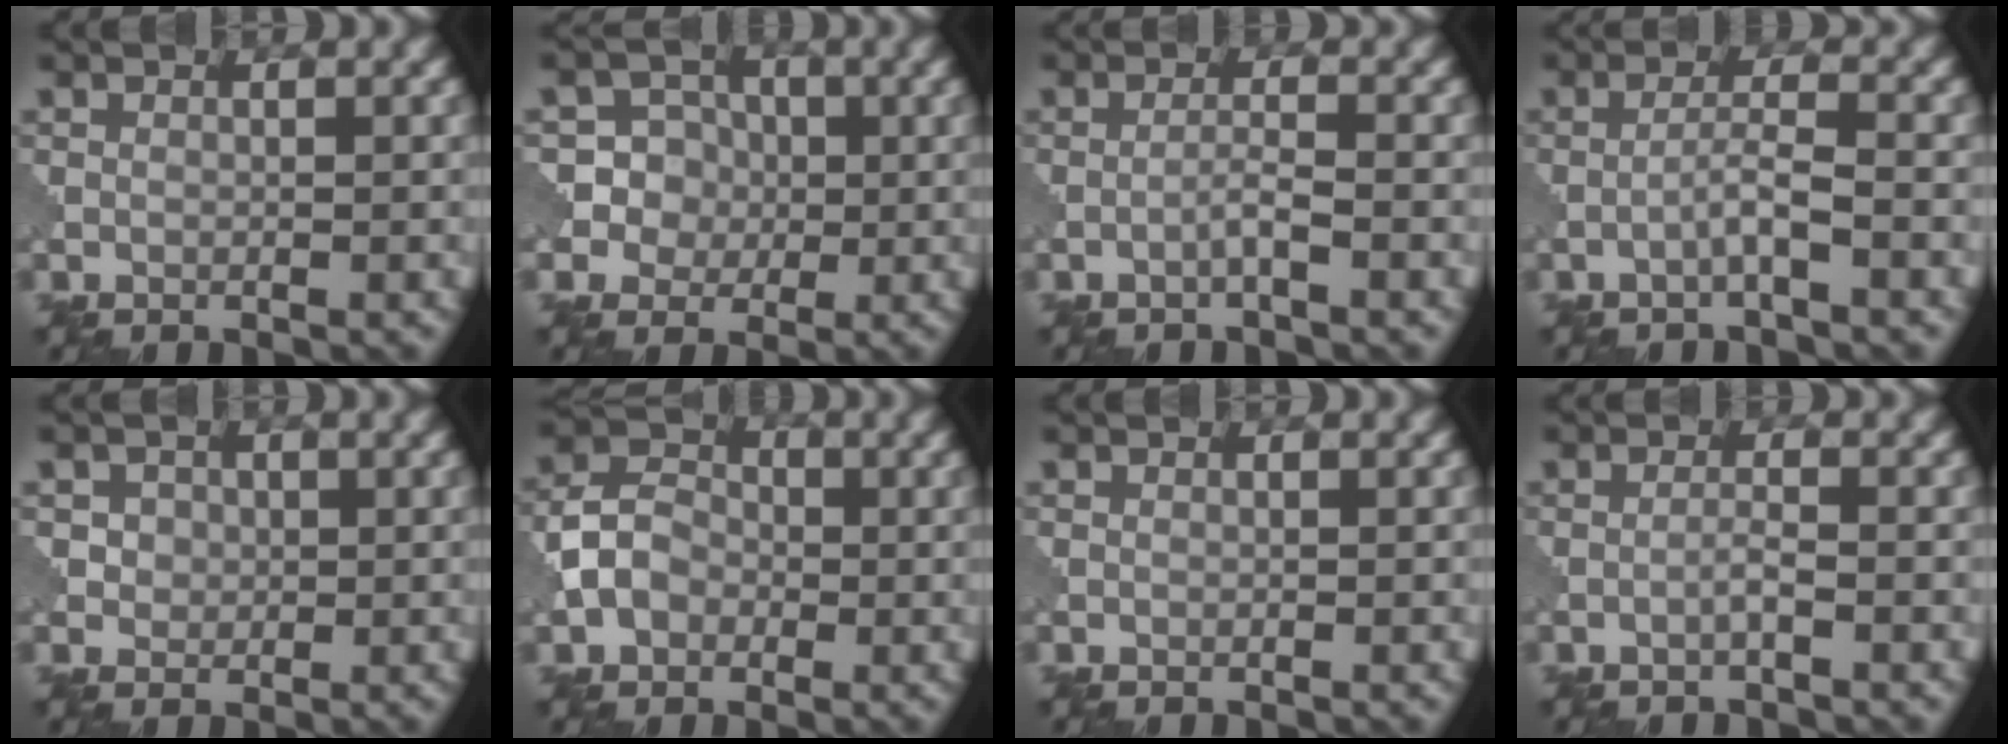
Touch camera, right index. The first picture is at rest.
{"total": 8.1, "force": [0.4, 7.8, 2.0], "torque": [-0.051, 0.031, 0.001]}
{"total": 1.6, "force": [-0.8, -0.1, 1.3], "torque": [-0.024, 0.009, -0.020]}
{"total": 2.3, "force": [-1.1, 0.0, 2.0], "torque": [-0.038, 0.013, -0.026]}
{"total": 2.4, "force": [0.8, 2.1, 0.8], "torque": [-0.015, -0.003, 0.022]}
{"total": 4.2, "force": [-1.0, 3.3, 2.4], "torque": [-0.048, 0.007, -0.024]}
{"total": 0.0}
{"total": 1.2, "force": [-0.6, 0.0, 1.1], "torque": [-0.019, 0.008, -0.014]}